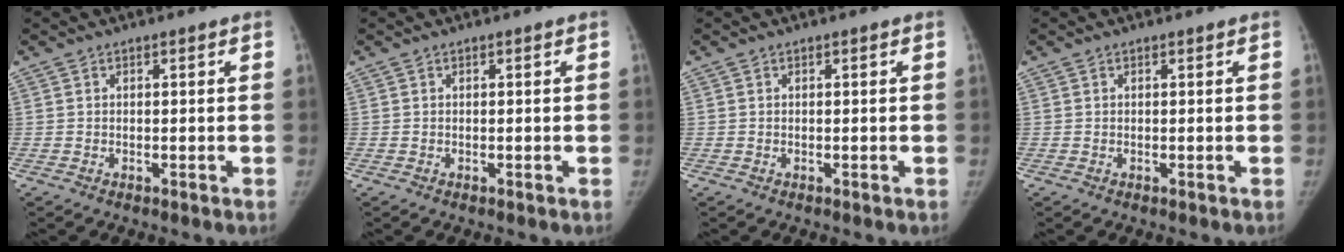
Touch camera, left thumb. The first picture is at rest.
{"total": 0.0}
{"total": 0.0}
{"total": 0.0}